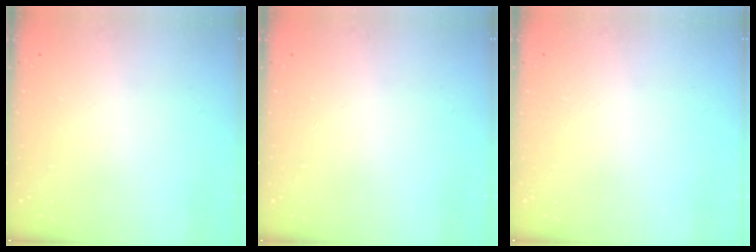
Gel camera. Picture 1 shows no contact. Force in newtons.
{"total": 0.0}
{"total": 0.0}